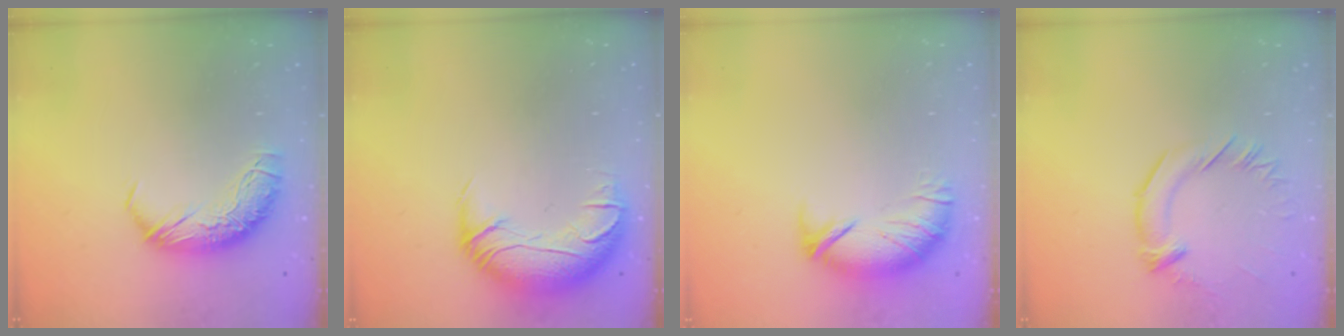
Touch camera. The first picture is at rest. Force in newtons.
{"total": 2.9, "press": 0.9, "slide": 2.8}
{"total": 4.2, "press": 3.7, "slide": 2.0}
{"total": 2.3, "press": 2.3, "slide": 0.6}